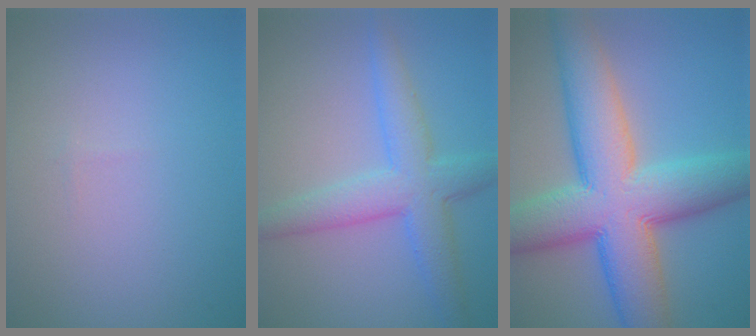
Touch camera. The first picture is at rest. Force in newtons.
{"total": 5.3, "press": 5.3, "slide": 0.0}
{"total": 12.2, "press": 12.2, "slide": 0.4}